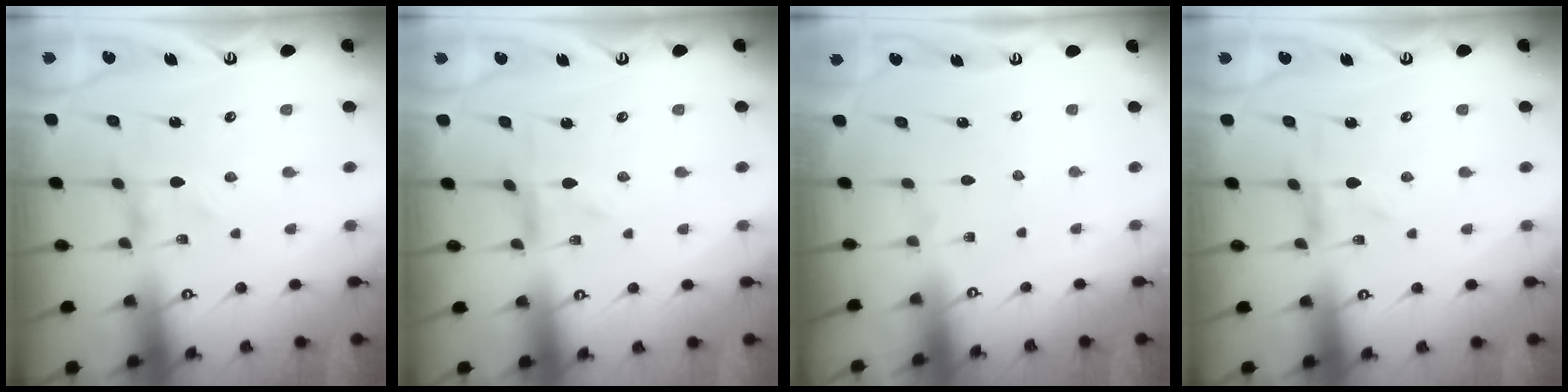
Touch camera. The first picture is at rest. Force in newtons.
{"total": 0.0}
{"total": 1.6, "press": 1.6, "slide": 0.1}
{"total": 0.0}